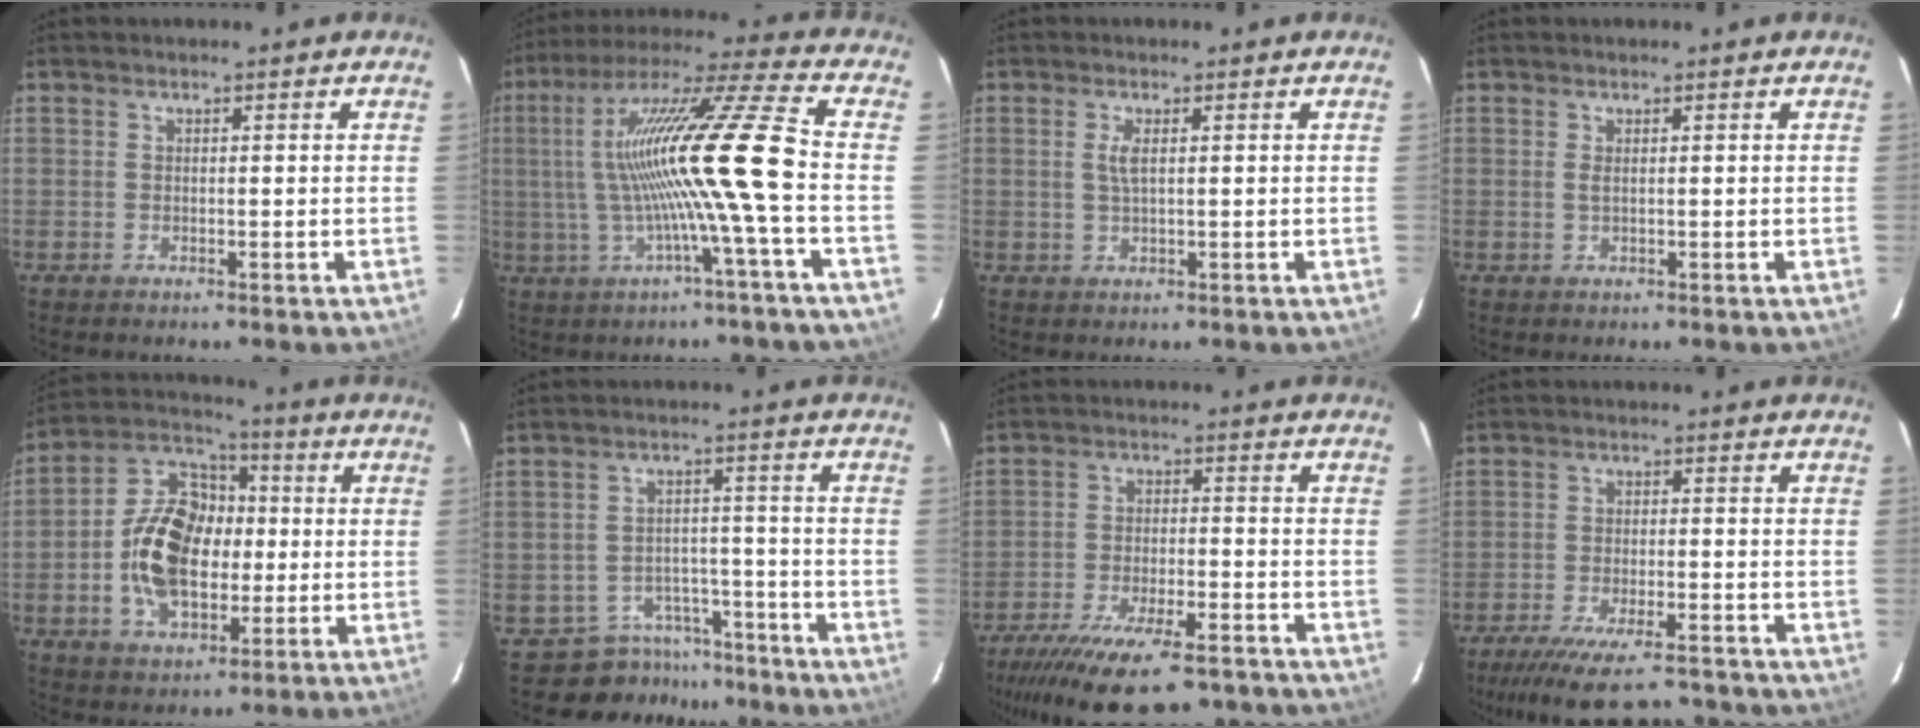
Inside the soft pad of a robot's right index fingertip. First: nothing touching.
{"total": 17.0, "force": [-1.6, -2.1, 16.8], "torque": [-0.308, 0.006, -0.027]}
{"total": 2.1, "force": [0.5, 0.5, 2.0], "torque": [-0.043, 0.000, 0.010]}
{"total": 0.7, "force": [0.2, 0.1, 0.7], "torque": [-0.015, 0.000, 0.004]}
{"total": 15.8, "force": [-1.7, 10.4, 11.9], "torque": [-0.235, 0.024, -0.027]}
{"total": 7.7, "force": [-6.5, 4.2, -0.5], "torque": [0.007, 0.037, -0.089]}
{"total": 19.9, "force": [-15.7, 5.8, 10.7], "torque": [-0.212, -0.037, -0.236]}
{"total": 13.9, "force": [-11.9, 3.0, 6.5], "torque": [-0.138, -0.023, -0.184]}